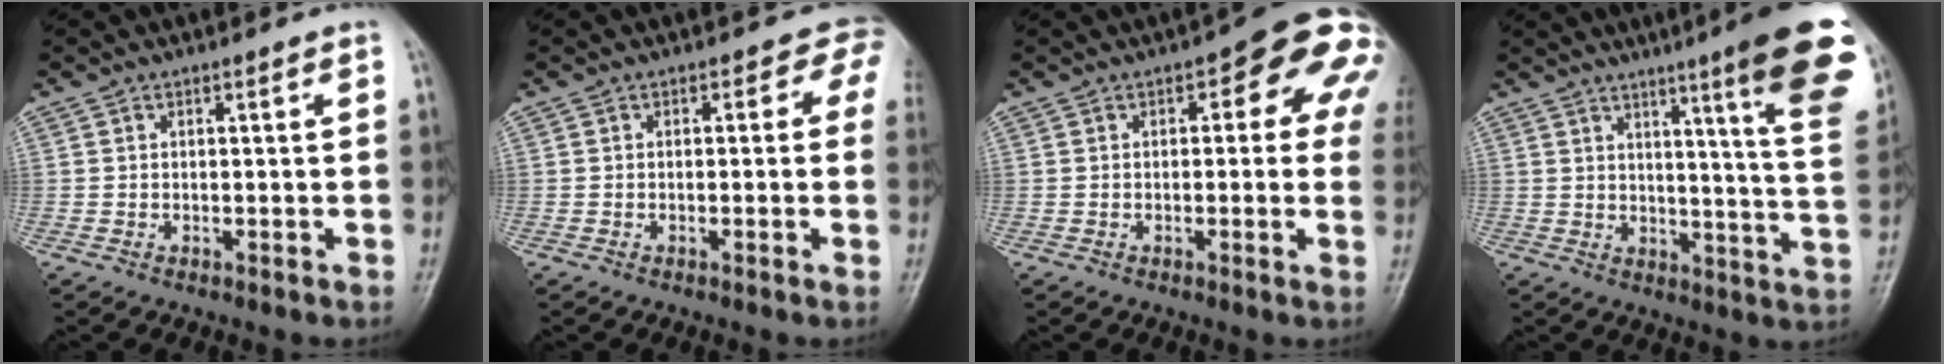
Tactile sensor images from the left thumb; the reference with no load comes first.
{"total": 3.1, "force": [0.7, 2.4, 1.9], "torque": [0.017, 0.007, -0.009]}
{"total": 11.6, "force": [3.4, 5.3, 9.7], "torque": [-0.065, 0.012, 0.028]}
{"total": 19.4, "force": [11.4, 1.7, 15.7], "torque": [-0.175, -0.056, 0.134]}